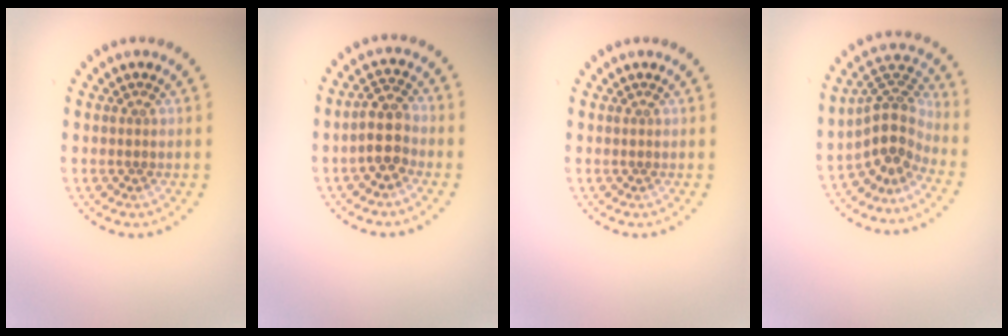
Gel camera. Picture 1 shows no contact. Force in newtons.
{"total": 2.9, "press": 2.5, "slide": 1.5}
{"total": 0.0}
{"total": 4.2, "press": 3.0, "slide": 2.9}